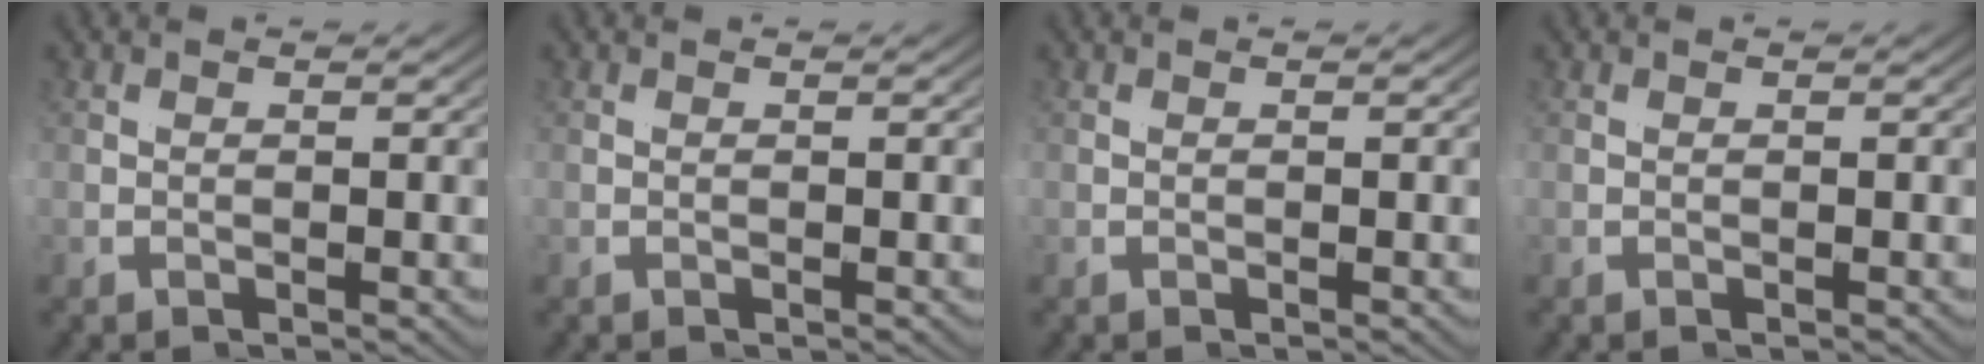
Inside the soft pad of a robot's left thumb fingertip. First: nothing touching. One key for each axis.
{"total": 0.0}
{"total": 0.0}
{"total": 0.0}